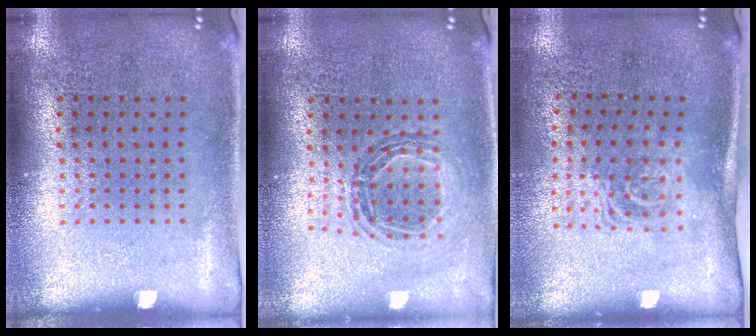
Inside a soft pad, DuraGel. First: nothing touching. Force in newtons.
{"total": 0.8, "press": 0.8, "slide": 0.1}
{"total": 1.7, "press": 1.2, "slide": 1.1}